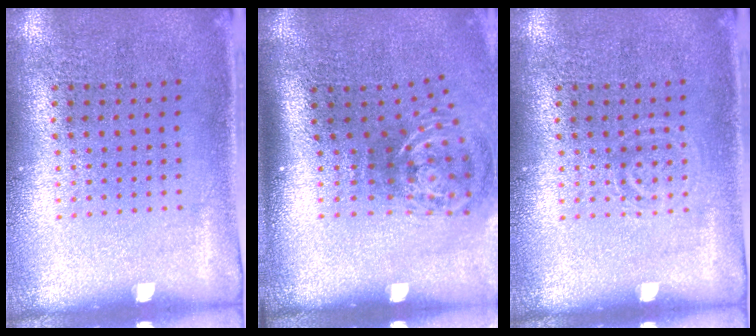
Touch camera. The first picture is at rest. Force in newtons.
{"total": 1.9, "press": 1.2, "slide": 1.4}
{"total": 1.0, "press": 0.9, "slide": 0.3}